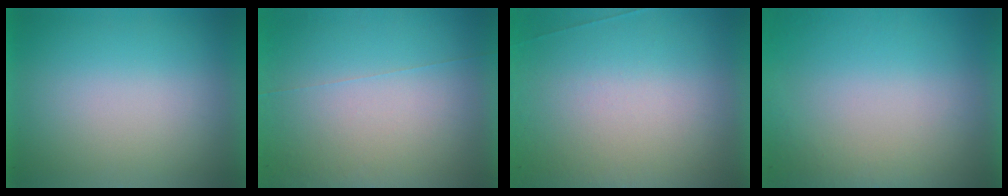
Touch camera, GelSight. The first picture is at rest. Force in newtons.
{"total": 5.9}
{"total": 6.8}
{"total": 4.9}